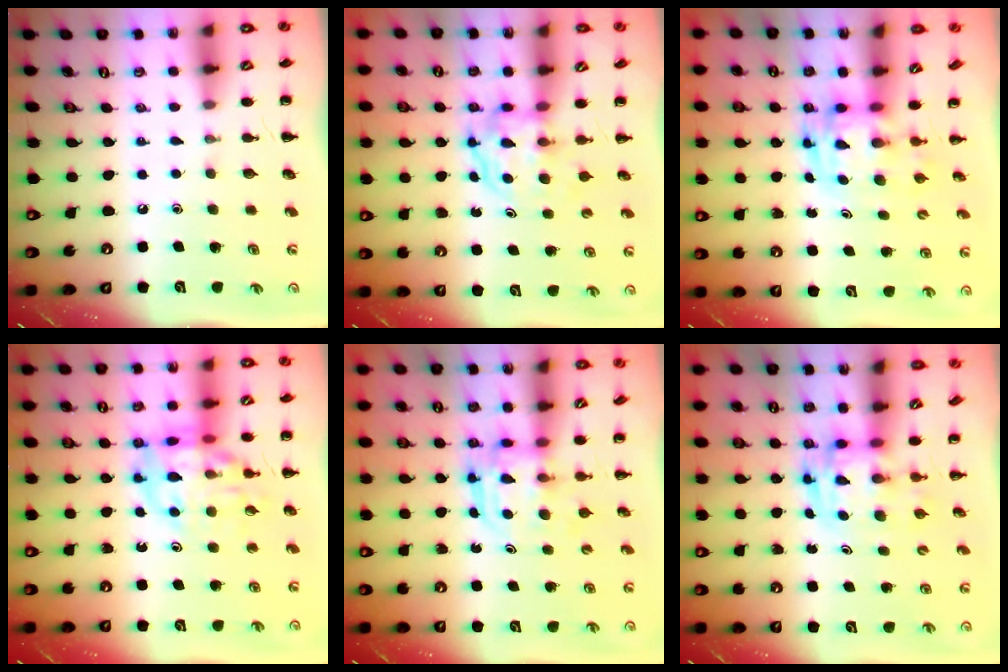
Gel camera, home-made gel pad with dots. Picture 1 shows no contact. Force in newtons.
{"total": 3.7, "press": 3.7, "slide": 0.2}
{"total": 2.8, "press": 2.7, "slide": 0.6}
{"total": 14.6, "press": 14.3, "slide": 2.7}
{"total": 3.1, "press": 3.1, "slide": 0.2}
{"total": 2.9, "press": 2.9, "slide": 0.5}